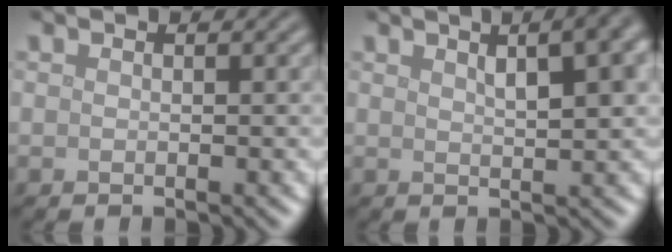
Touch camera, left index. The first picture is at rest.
{"total": 6.8, "force": [2.8, 2.6, 5.6], "torque": [-0.054, 0.029, 0.032]}